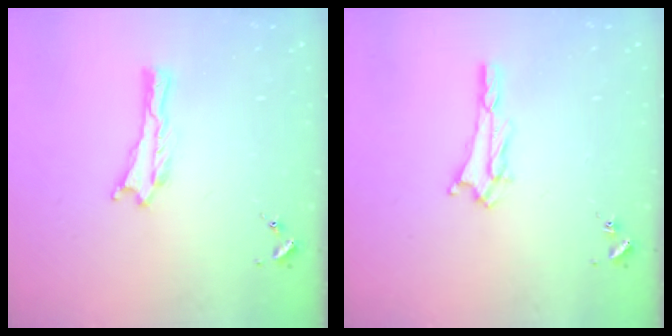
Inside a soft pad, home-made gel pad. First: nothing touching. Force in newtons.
{"total": 2.4, "press": 2.4, "slide": 0.4}